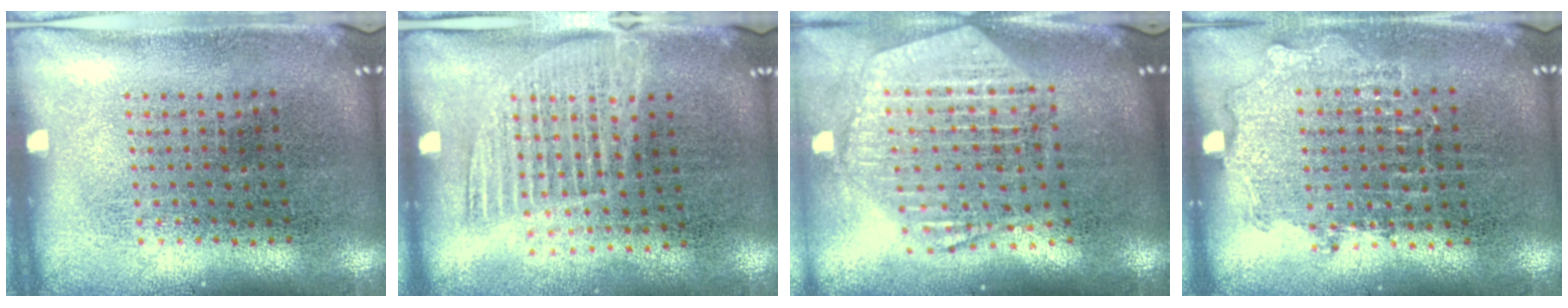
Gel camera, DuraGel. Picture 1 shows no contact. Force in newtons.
{"total": 1.3, "press": 1.1, "slide": 0.6}
{"total": 2.6, "press": 2.2, "slide": 1.4}
{"total": 0.8, "press": 0.7, "slide": 0.2}